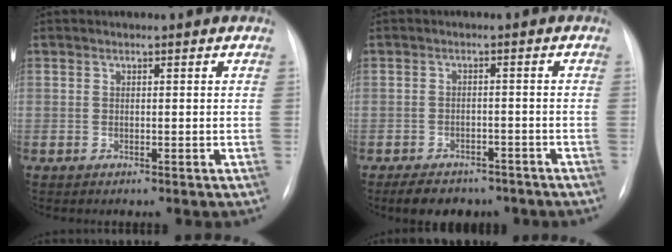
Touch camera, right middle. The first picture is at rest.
{"total": 8.1, "force": [-6.4, 4.0, 3.2], "torque": [-0.043, 0.004, -0.082]}